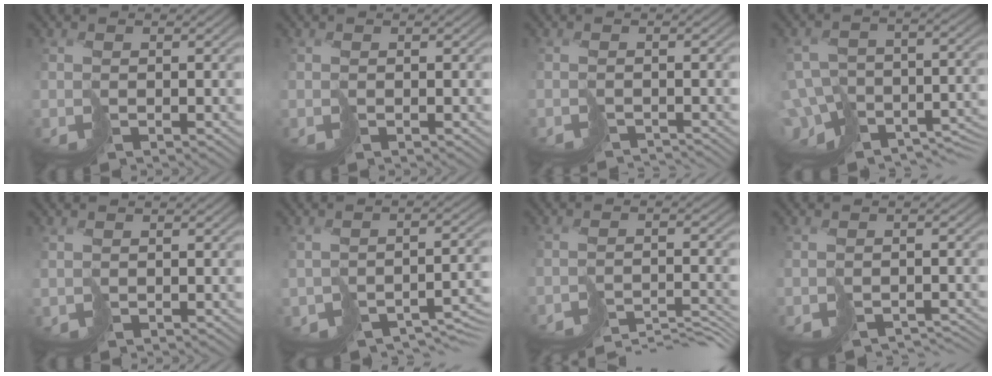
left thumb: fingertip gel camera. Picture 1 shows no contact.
{"total": 0.0}
{"total": 2.7, "force": [-2.7, 0.0, 0.2], "torque": [0.000, -0.010, -0.048]}
{"total": 10.1, "force": [-7.0, 5.6, 4.7], "torque": [-0.106, -0.022, -0.105]}
{"total": 0.7, "force": [0.2, 0.7, 0.1], "torque": [-0.007, -0.003, 0.008]}
{"total": 6.8, "force": [-4.8, 3.3, 3.5], "torque": [-0.056, -0.023, -0.065]}
{"total": 8.8, "force": [-8.3, 0.8, 2.6], "torque": [-0.040, -0.002, -0.119]}
{"total": 3.2, "force": [-2.8, 1.0, 1.0], "torque": [-0.016, -0.011, -0.038]}